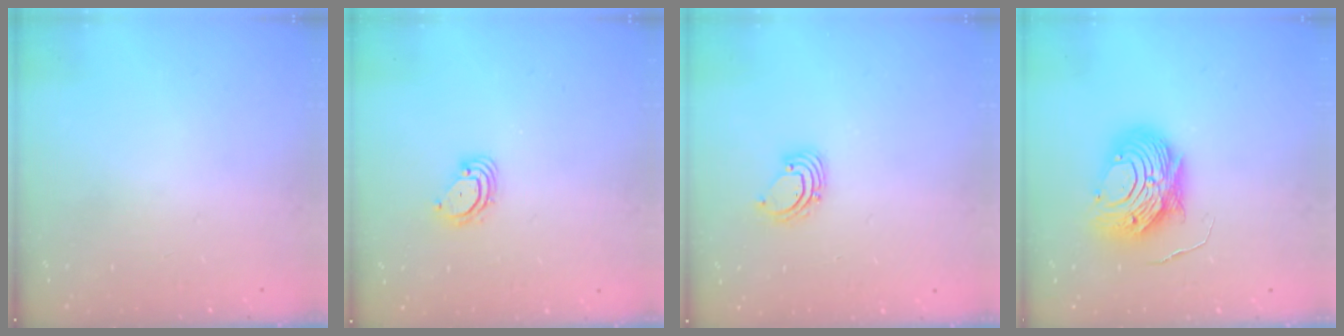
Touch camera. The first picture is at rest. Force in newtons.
{"total": 4.3, "press": 4.3, "slide": 0.4}
{"total": 2.6, "press": 2.6, "slide": 0.2}
{"total": 10.5, "press": 10.5, "slide": 1.0}